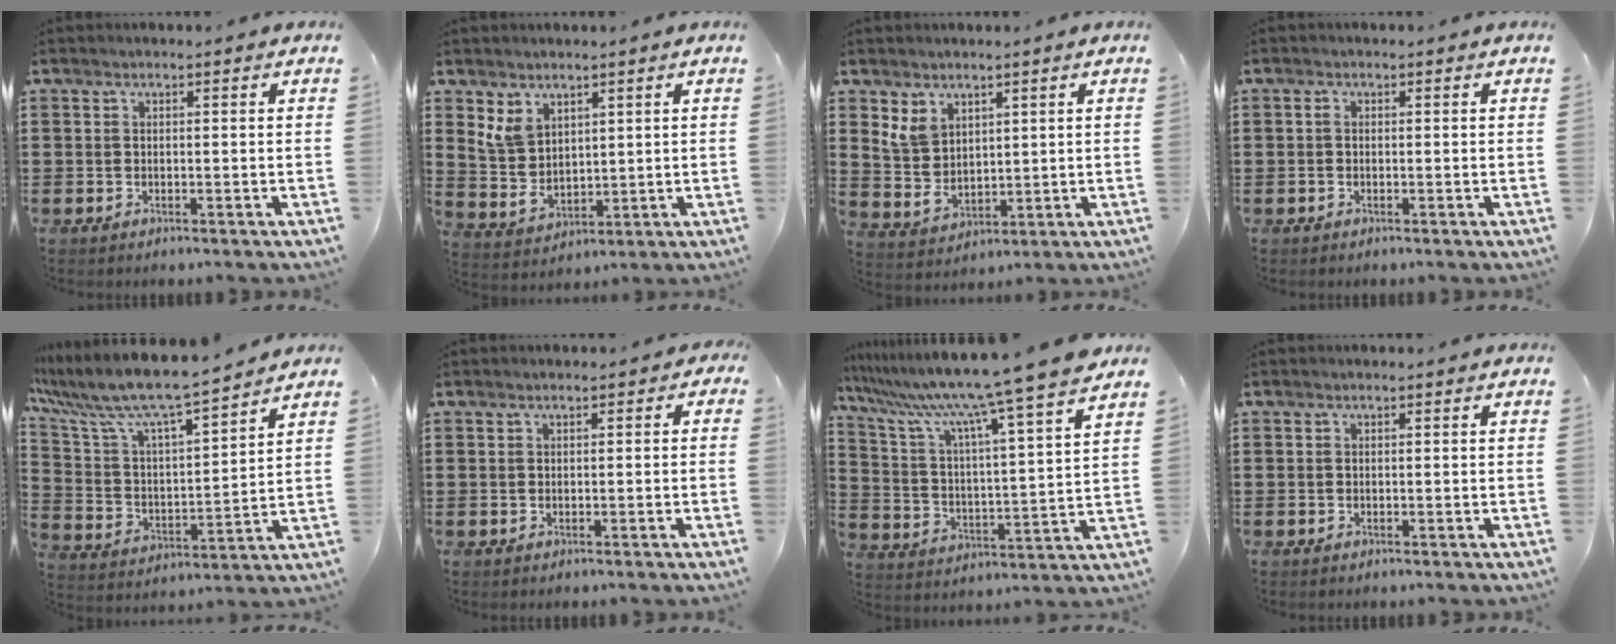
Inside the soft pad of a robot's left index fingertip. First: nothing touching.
{"total": 6.0, "force": [3.7, 3.9, 2.7], "torque": [-0.076, -0.004, 0.068]}
{"total": 5.7, "force": [3.4, 3.9, 2.4], "torque": [-0.070, -0.001, 0.064]}
{"total": 0.7, "force": [-0.2, 0.3, 0.6], "torque": [-0.013, -0.002, -0.004]}
{"total": 8.5, "force": [7.5, 0.5, 4.1], "torque": [-0.113, -0.053, 0.122]}
{"total": 0.5, "force": [-0.1, 0.4, 0.3], "torque": [-0.009, 0.002, -0.003]}
{"total": 10.4, "force": [8.8, -1.5, 5.4], "torque": [-0.142, -0.069, 0.136]}
{"total": 0.0}